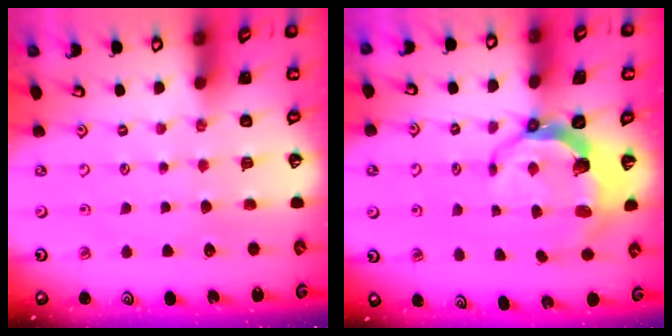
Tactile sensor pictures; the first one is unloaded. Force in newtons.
{"total": 7.1, "press": 5.7, "slide": 4.2}